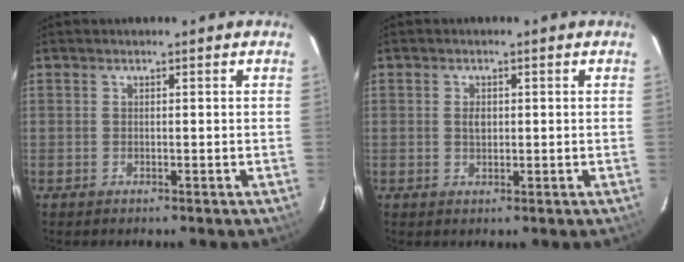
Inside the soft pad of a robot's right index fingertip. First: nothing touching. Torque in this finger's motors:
{"motor_torque": [0.01, 0.06, 0.08, 0.03]}